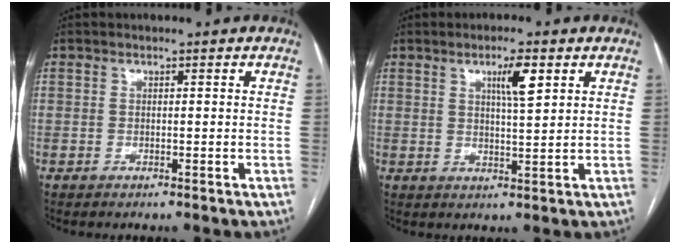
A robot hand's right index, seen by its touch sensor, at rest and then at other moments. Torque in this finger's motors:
{"motor_torque": [0.11, 0.10, 0.09, 0.05]}